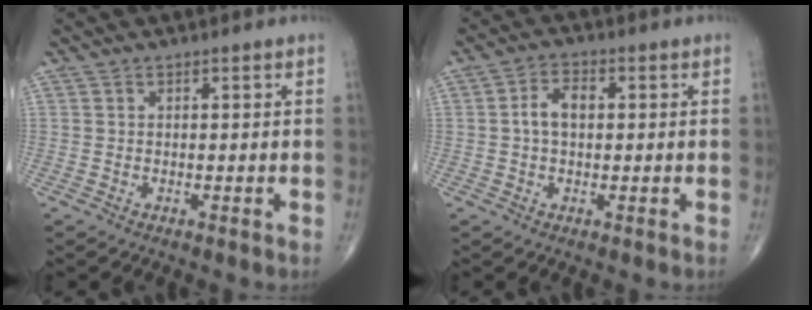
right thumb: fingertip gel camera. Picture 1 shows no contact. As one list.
[{"total": 4.7, "force": [0.4, 2.9, 3.8], "torque": [-0.069, 0.015, 0.002]}]